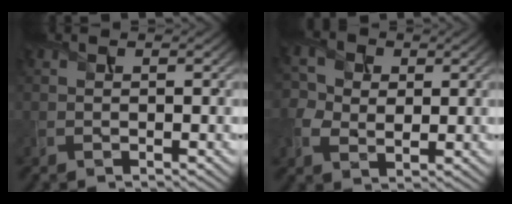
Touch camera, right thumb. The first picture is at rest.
{"total": 5.1, "force": [0.4, 4.4, 2.6], "torque": [-0.074, 0.000, 0.005]}